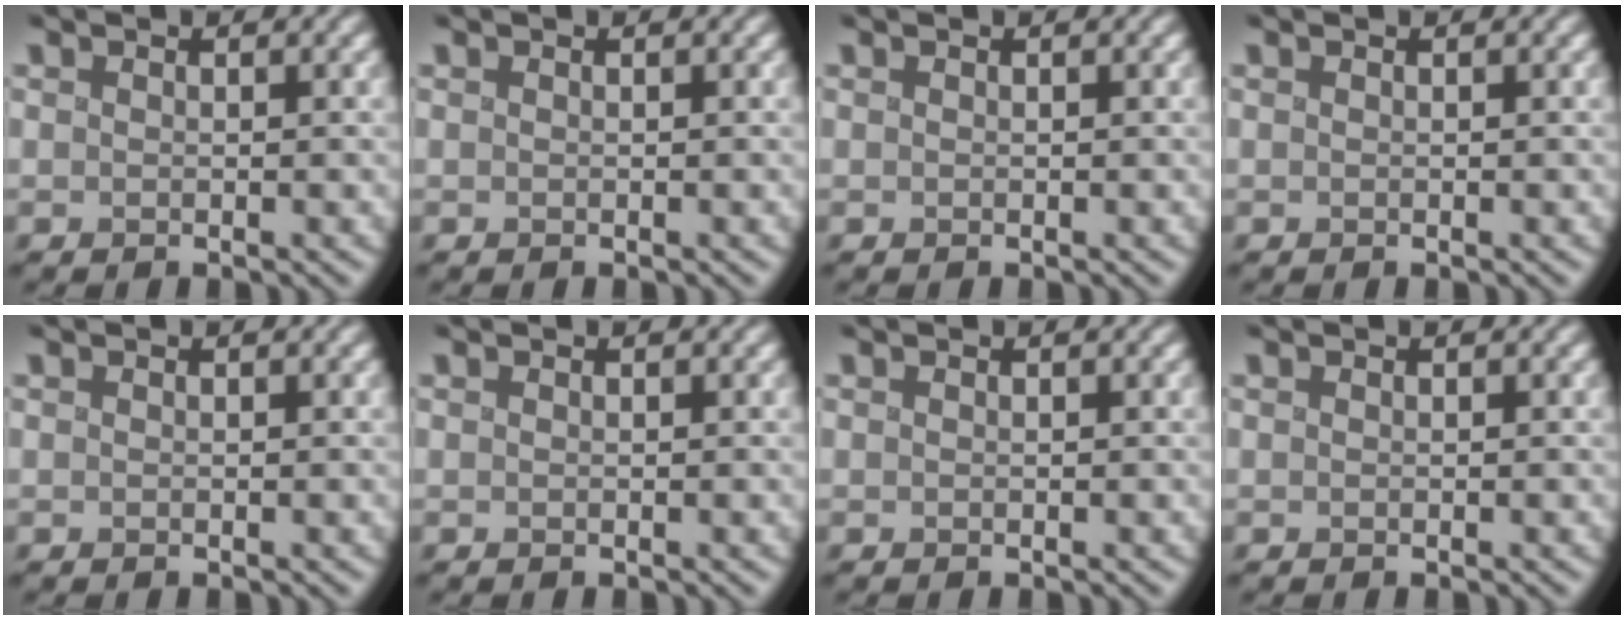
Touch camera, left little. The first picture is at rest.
{"total": 0.0}
{"total": 0.0}
{"total": 0.0}
{"total": 0.0}
{"total": 0.0}
{"total": 0.0}
{"total": 0.0}